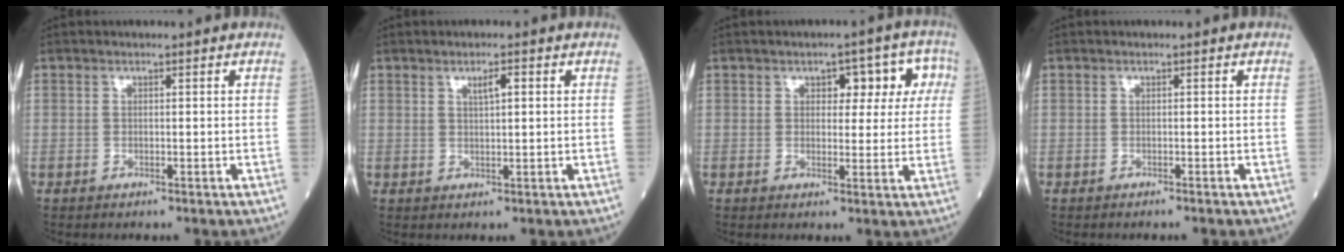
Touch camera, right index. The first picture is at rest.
{"total": 2.2, "force": [0.9, 0.3, 2.0], "torque": [-0.034, 0.002, 0.017]}
{"total": 6.2, "force": [2.1, 3.5, 4.7], "torque": [-0.040, 0.027, 0.024]}
{"total": 0.7, "force": [-0.7, -0.1, 0.3], "torque": [-0.006, 0.000, -0.010]}